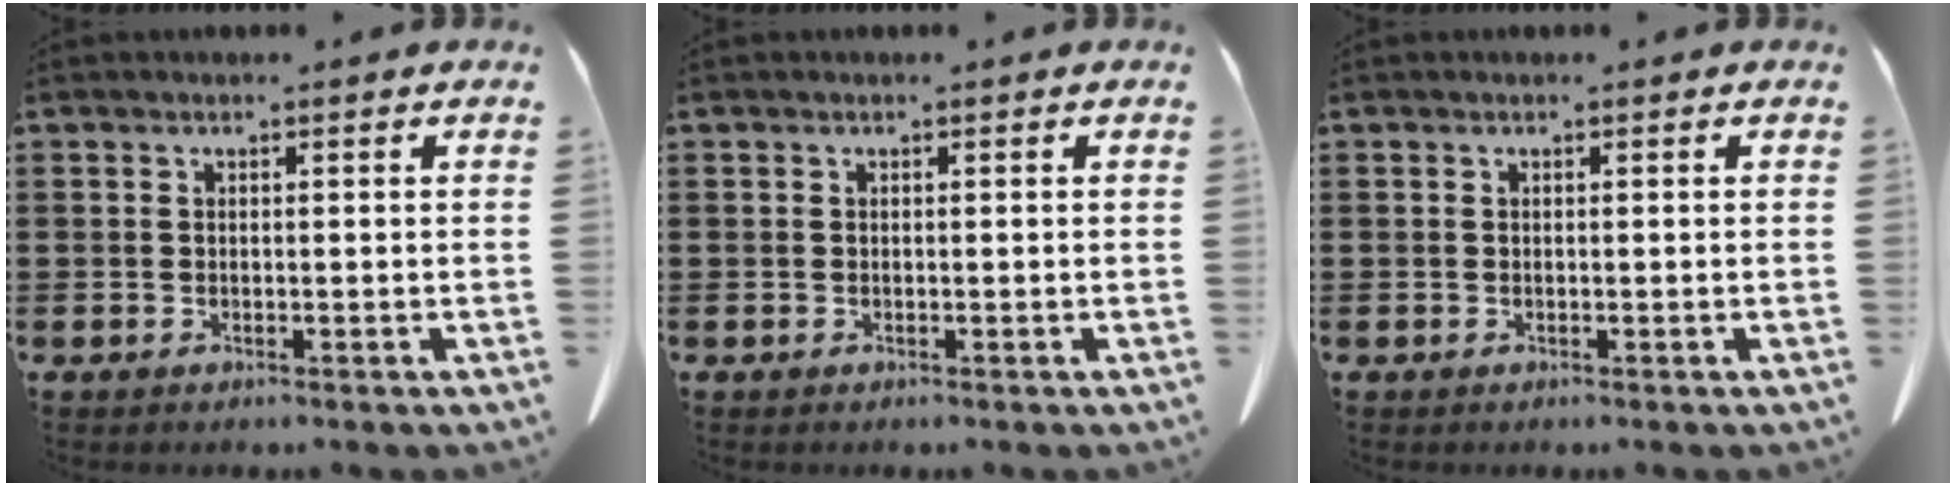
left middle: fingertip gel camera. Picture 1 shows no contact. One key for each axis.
{"total": 0.0}
{"total": 0.0}